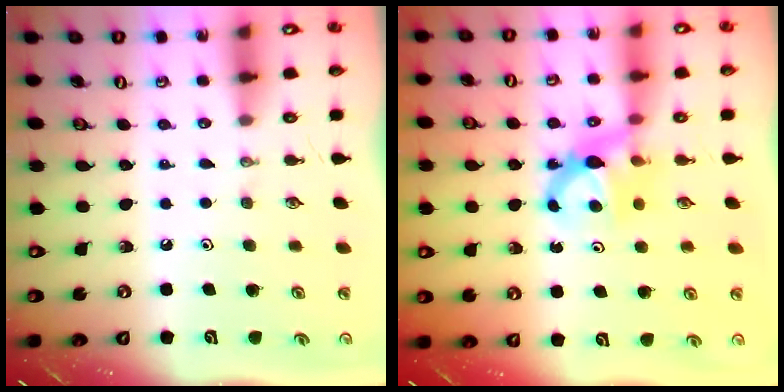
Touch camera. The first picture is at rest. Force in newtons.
{"total": 6.4, "press": 6.4, "slide": 0.4}